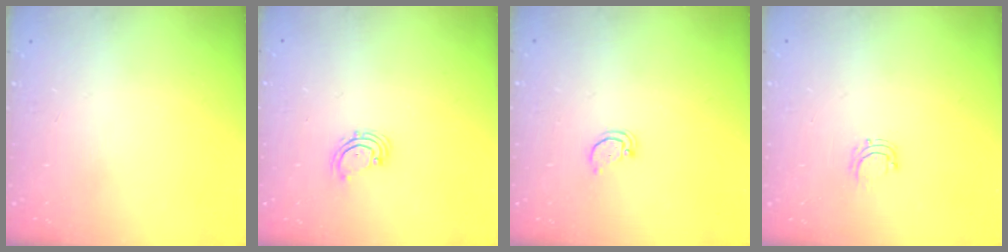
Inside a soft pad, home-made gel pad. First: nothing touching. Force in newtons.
{"total": 2.0, "press": 2.0, "slide": 0.4}
{"total": 2.0, "press": 2.0, "slide": 0.2}
{"total": 4.2, "press": 4.2, "slide": 0.3}